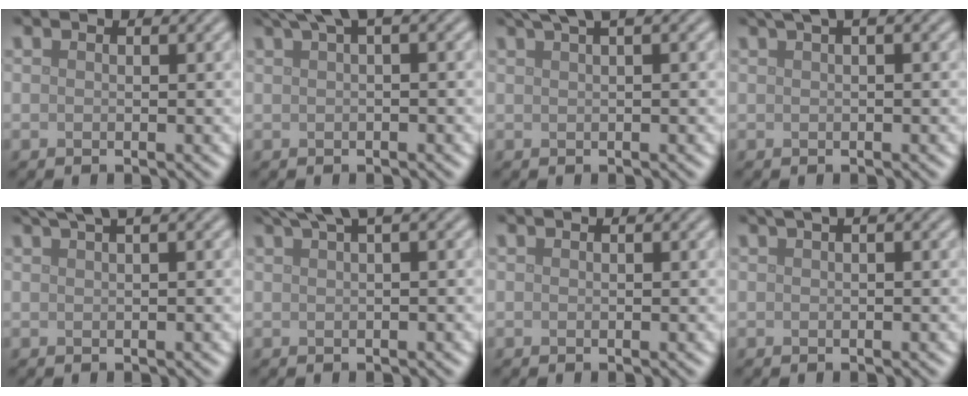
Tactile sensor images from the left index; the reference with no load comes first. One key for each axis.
{"total": 2.8, "fx": 1.4, "fy": 0.6, "fz": 2.3, "tx": -0.032, "ty": 0.010, "tz": 0.023}
{"total": 3.1, "fx": 2.0, "fy": 0.8, "fz": 2.3, "tx": -0.025, "ty": 0.009, "tz": 0.027}
{"total": 2.6, "fx": 1.3, "fy": 0.8, "fz": 2.2, "tx": -0.028, "ty": 0.007, "tz": 0.016}
{"total": 2.8, "fx": 2.0, "fy": 0.6, "fz": 2.0, "tx": -0.023, "ty": 0.007, "tz": 0.027}
{"total": 3.2, "fx": 2.0, "fy": 0.6, "fz": 2.4, "tx": -0.031, "ty": 0.012, "tz": 0.032}
{"total": 0.0}
{"total": 1.9, "fx": 0.9, "fy": 0.6, "fz": 1.6, "tx": -0.022, "ty": 0.006, "tz": 0.010}